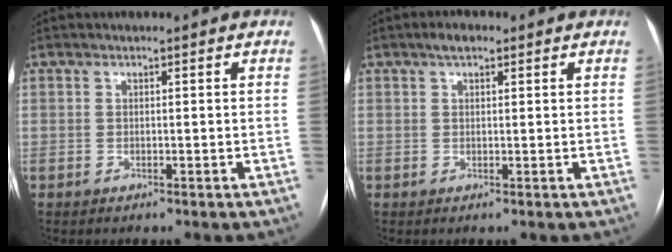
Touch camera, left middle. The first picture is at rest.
{"total": 2.2, "force": [1.4, 0.9, 1.5], "torque": [-0.028, 0.011, 0.023]}